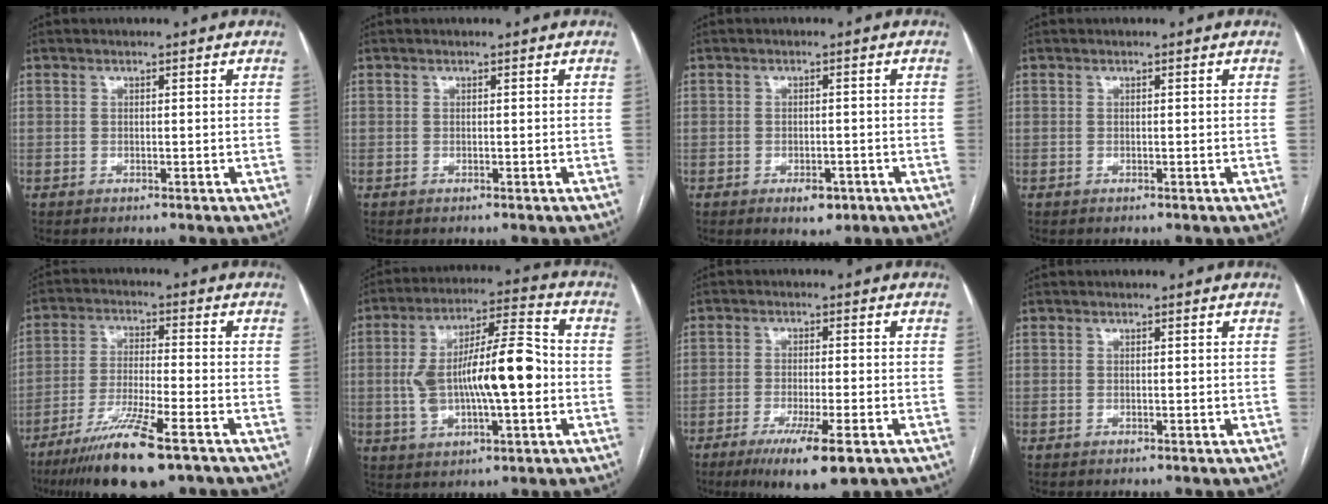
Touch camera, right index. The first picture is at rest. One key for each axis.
{"total": 0.0}
{"total": 3.3, "fx": -1.8, "fy": 1.8, "fz": 2.0, "tx": -0.023, "ty": 0.000, "tz": -0.016}
{"total": 0.0}
{"total": 13.4, "fx": -8.8, "fy": 1.3, "fz": 10.0, "tx": -0.187, "ty": -0.036, "tz": -0.152}
{"total": 15.2, "fx": -0.9, "fy": 3.9, "fz": 14.6, "tx": -0.269, "ty": 0.026, "tz": -0.007}
{"total": 8.7, "fx": -5.1, "fy": 1.0, "fz": 7.1, "tx": -0.119, "ty": -0.021, "tz": -0.078}
{"total": 0.0}